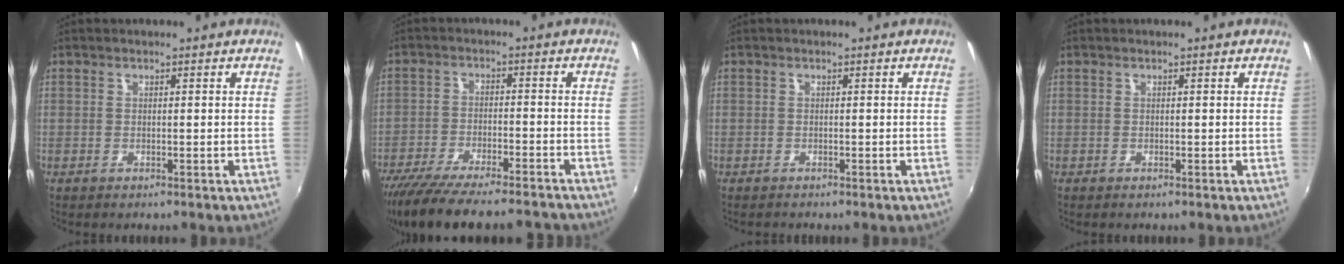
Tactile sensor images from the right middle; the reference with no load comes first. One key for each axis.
{"total": 17.9, "fx": -15.5, "fy": 3.3, "fz": 8.3, "tx": -0.162, "ty": -0.028, "tz": -0.238}
{"total": 0.5, "fx": -0.5, "fy": 0.1, "fz": 0.0, "tx": -0.001, "ty": -0.001, "tz": -0.010}
{"total": 0.0}